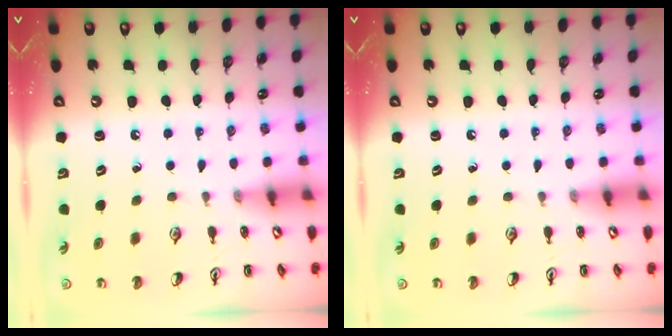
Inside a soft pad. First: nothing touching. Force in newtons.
{"total": 0.0}